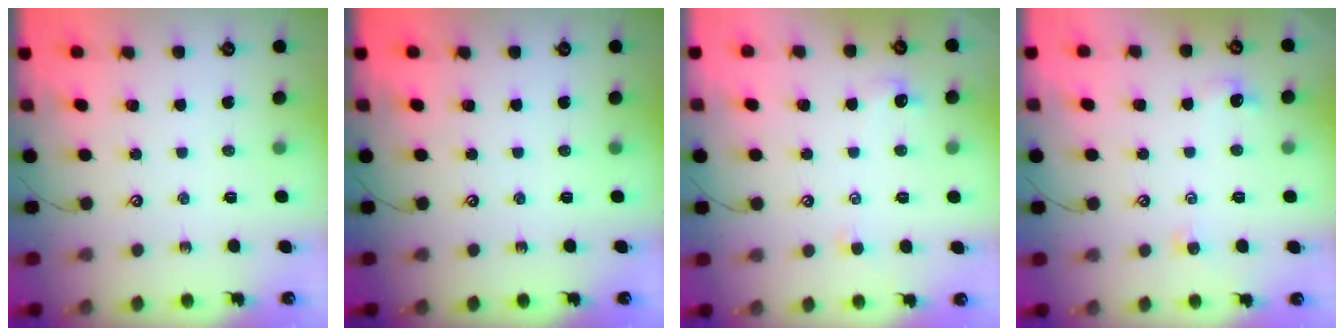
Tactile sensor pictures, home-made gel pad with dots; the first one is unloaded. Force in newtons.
{"total": 0.0}
{"total": 1.0, "press": 0.8, "slide": 0.6}
{"total": 1.5, "press": 1.4, "slide": 0.6}